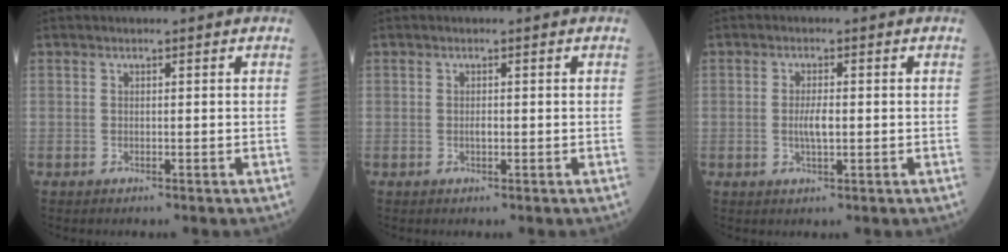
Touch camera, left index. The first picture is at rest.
{"total": 0.9, "force": [-0.1, 0.3, 0.8], "torque": [-0.017, 0.000, -0.001]}
{"total": 2.9, "force": [-0.2, 0.6, 2.8], "torque": [-0.058, -0.001, -0.003]}